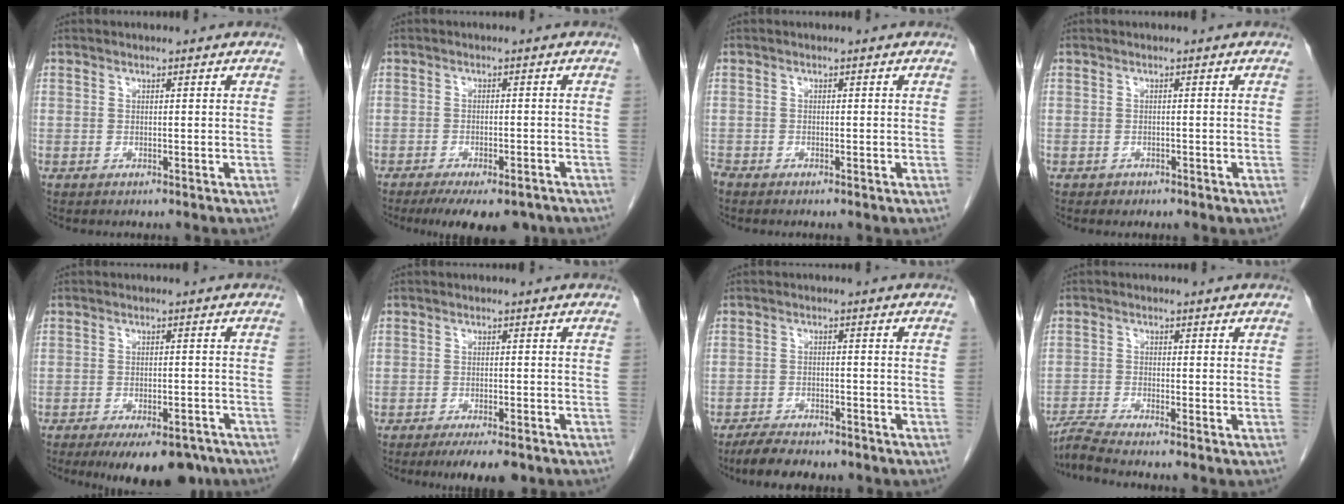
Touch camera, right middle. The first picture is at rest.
{"total": 10.5, "force": [-8.1, 3.3, 5.7], "torque": [-0.076, -0.012, -0.109]}
{"total": 0.9, "force": [-0.9, 0.2, 0.2], "torque": [-0.007, -0.002, -0.017]}
{"total": 0.8, "force": [-0.5, 0.6, 0.1], "torque": [-0.004, 0.003, -0.006]}
{"total": 11.0, "force": [-8.3, 3.9, 6.0], "torque": [-0.074, -0.007, -0.116]}
{"total": 6.0, "force": [-4.5, 1.5, 3.7], "torque": [-0.047, -0.008, -0.063]}
{"total": 5.9, "force": [-5.0, 1.8, 2.6], "torque": [-0.045, -0.009, -0.079]}
{"total": 4.3, "force": [-3.8, -1.2, 1.5], "torque": [-0.035, -0.013, -0.076]}